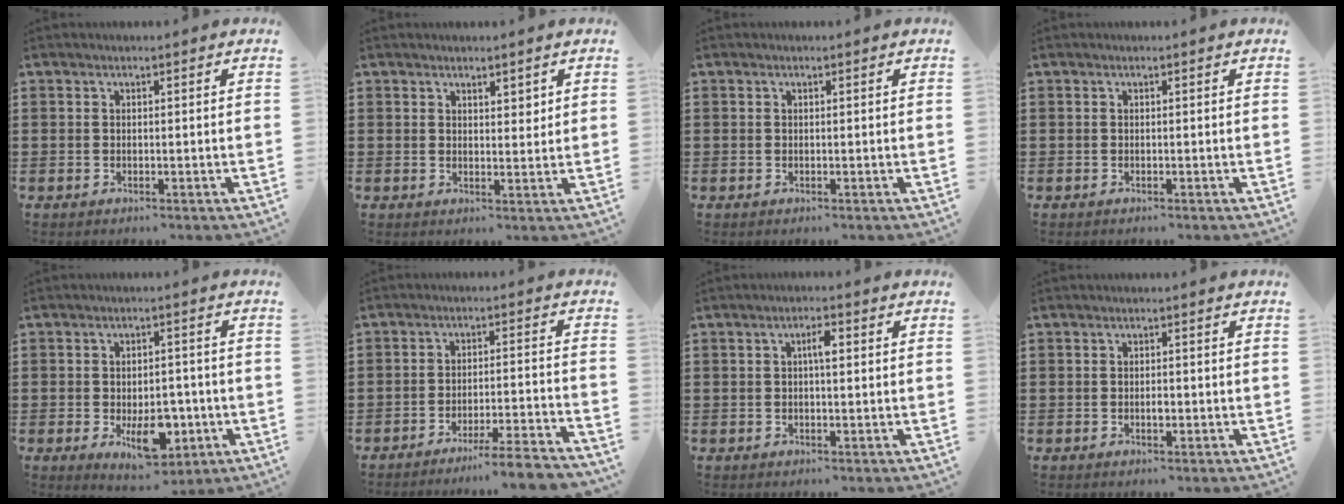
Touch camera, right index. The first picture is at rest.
{"total": 2.1, "force": [1.7, 1.0, 0.6], "torque": [-0.006, 0.002, 0.031]}
{"total": 0.0}
{"total": 0.0}
{"total": 8.4, "force": [-2.6, 4.8, 6.4], "torque": [-0.084, 0.002, -0.041]}
{"total": 5.6, "force": [-5.1, -0.6, 2.2], "torque": [-0.034, -0.016, -0.098]}
{"total": 2.5, "force": [0.3, 0.7, 2.4], "torque": [-0.047, 0.006, 0.002]}
{"total": 1.2, "force": [-0.3, 0.5, 1.1], "torque": [-0.022, -0.004, -0.004]}